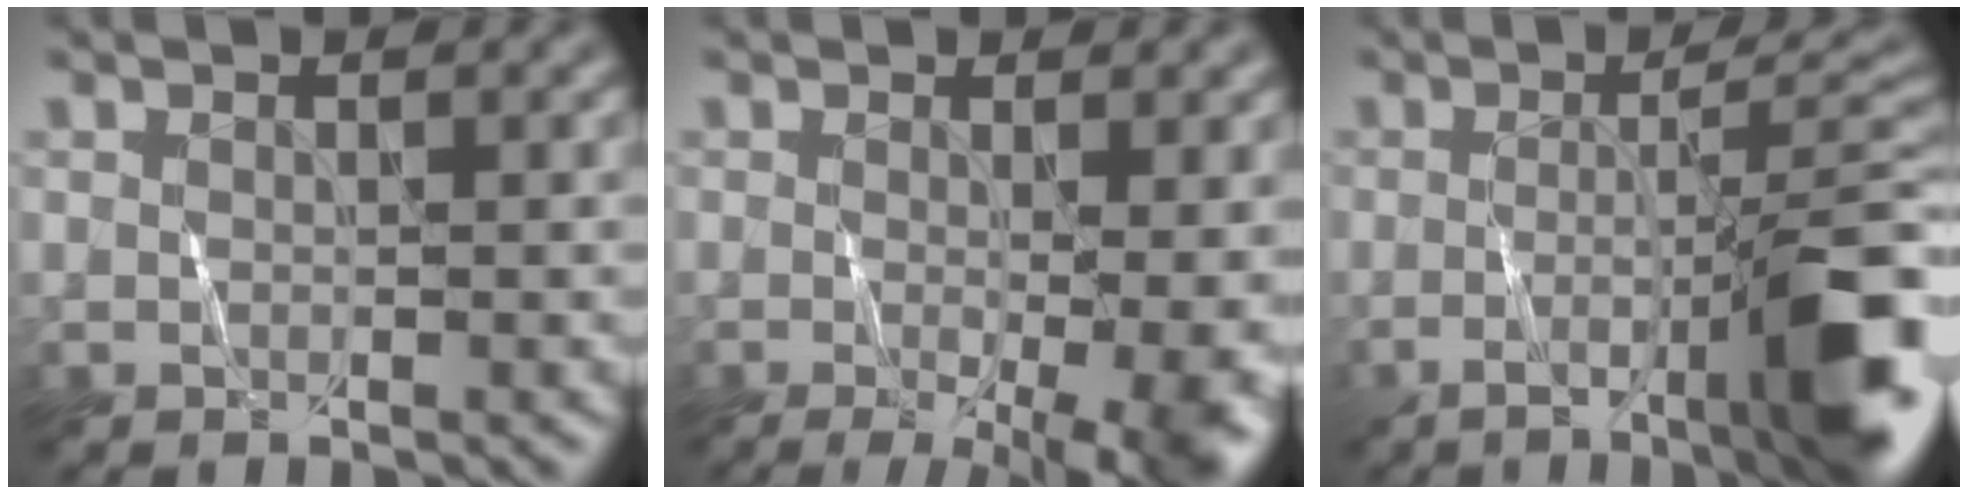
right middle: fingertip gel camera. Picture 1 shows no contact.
{"total": 8.3, "force": [-1.2, 2.8, 7.8], "torque": [-0.072, -0.010, -0.007]}
{"total": 9.8, "force": [-2.8, 2.0, 9.2], "torque": [-0.117, 0.008, -0.044]}